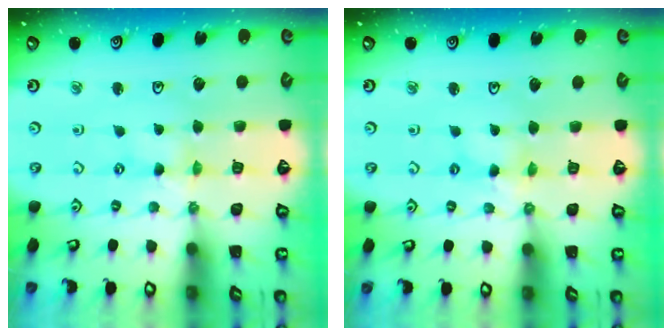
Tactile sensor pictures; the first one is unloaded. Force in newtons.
{"total": 2.5, "press": 2.5, "slide": 0.2}